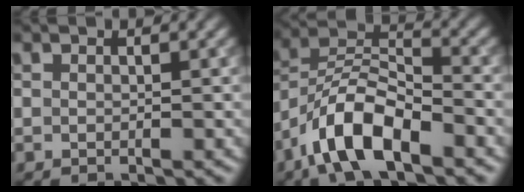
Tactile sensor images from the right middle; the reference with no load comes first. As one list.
[{"total": 8.0, "force": [-5.2, 2.9, 5.4], "torque": [-0.091, 0.010, -0.104]}]